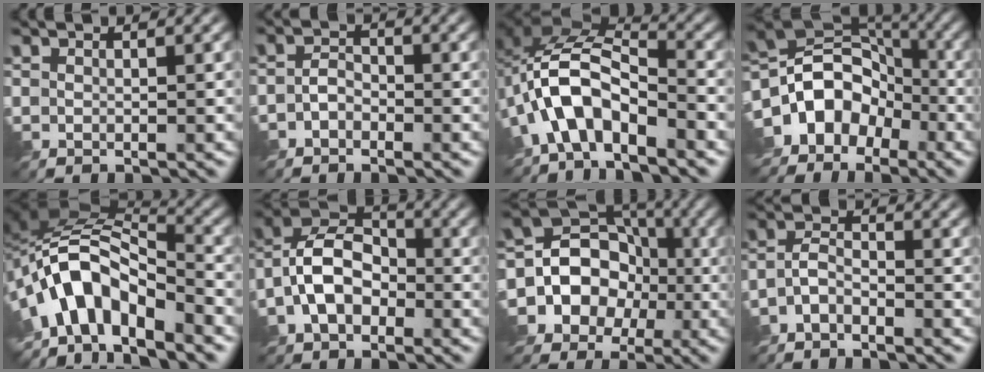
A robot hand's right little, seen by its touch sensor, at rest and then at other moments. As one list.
[{"total": 1.7, "force": [-1.1, 1.0, 0.9], "torque": [-0.018, 0.007, -0.026]}, {"total": 7.9, "force": [-3.9, 3.8, 5.8], "torque": [-0.111, 0.010, -0.086]}, {"total": 9.5, "force": [-5.4, 6.6, 4.3], "torque": [-0.077, 0.028, -0.101]}, {"total": 10.3, "force": [-5.4, 5.0, 7.3], "torque": [-0.122, 0.011, -0.101]}, {"total": 5.7, "force": [-2.0, 3.7, 3.9], "torque": [-0.076, 0.017, -0.045]}, {"total": 12.1, "force": [-3.5, 10.6, 4.5], "torque": [-0.086, 0.015, -0.075]}, {"total": 2.3, "force": [-1.8, 0.8, 1.3], "torque": [-0.032, 0.004, -0.046]}]